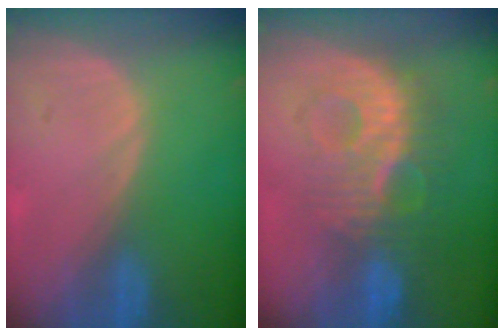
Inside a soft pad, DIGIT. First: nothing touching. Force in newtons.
{"total": 9.3, "press": 9.0, "slide": 2.2}